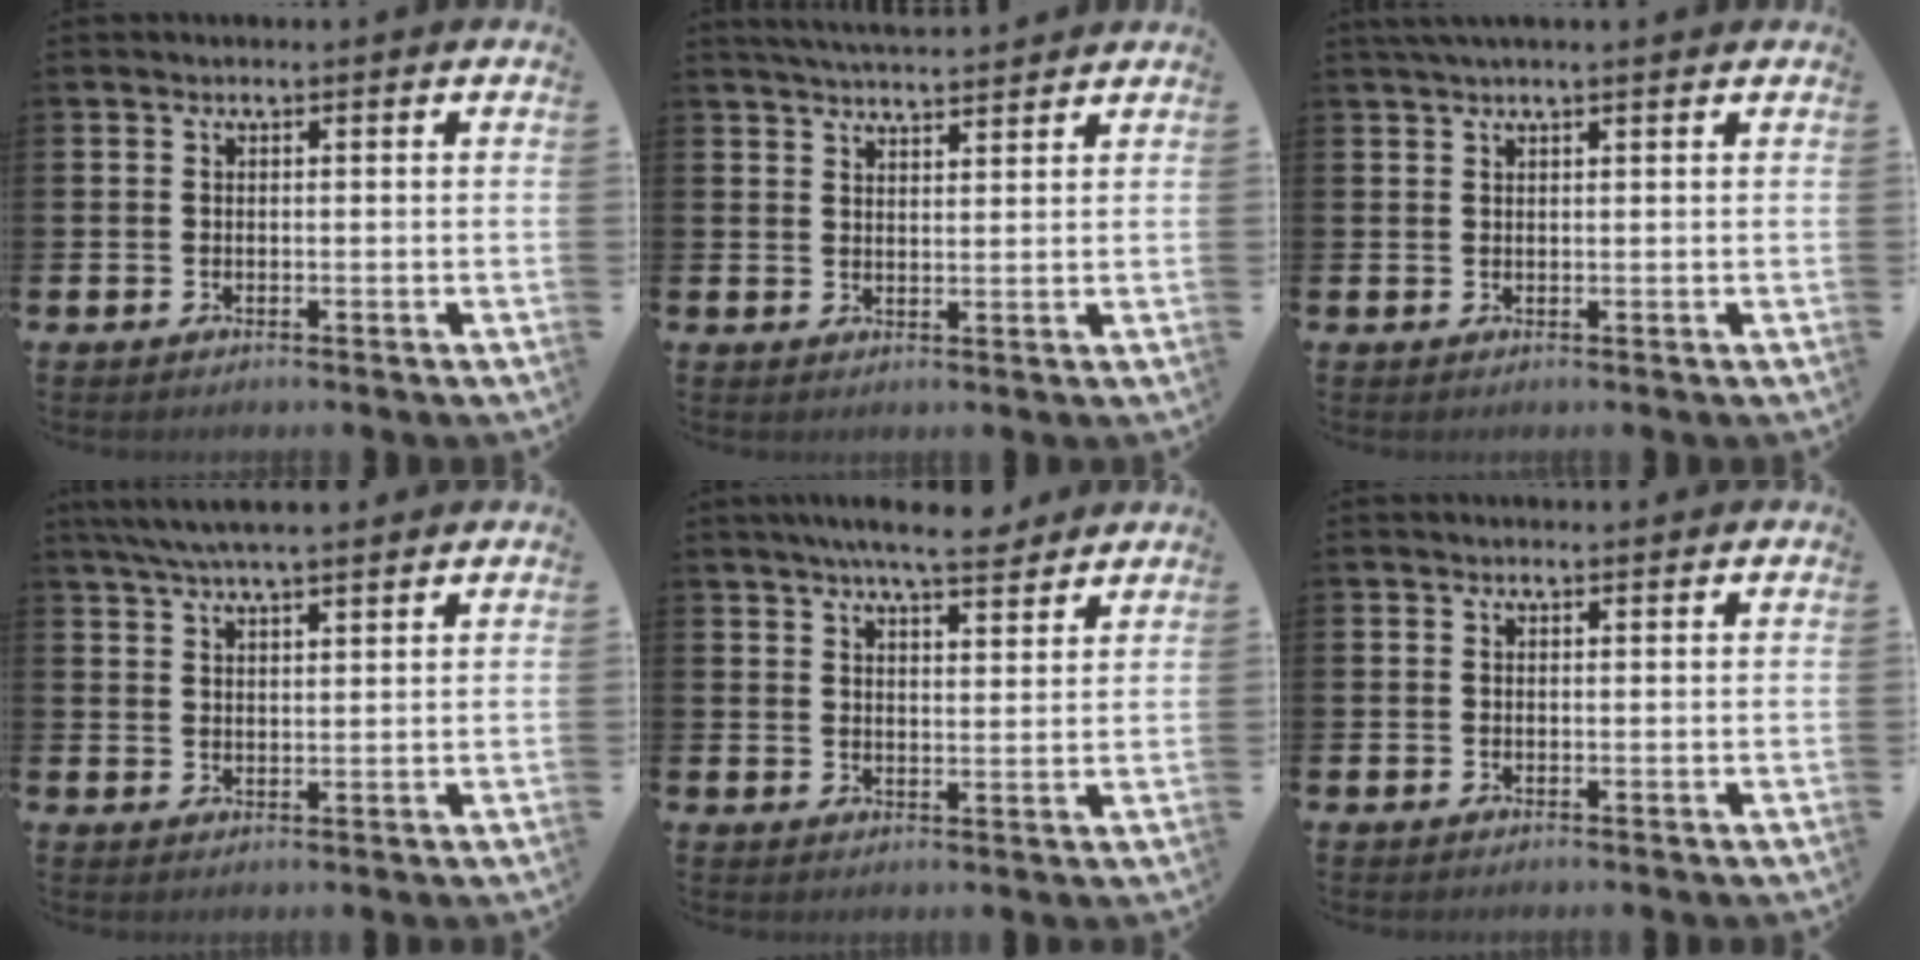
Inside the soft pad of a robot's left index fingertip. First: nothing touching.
{"total": 4.2, "force": [4.2, 0.1, 0.5], "torque": [-0.018, -0.020, 0.076]}
{"total": 1.7, "force": [1.4, 0.0, 0.9], "torque": [-0.019, 0.001, 0.026]}
{"total": 5.7, "force": [5.3, 0.5, 2.0], "torque": [-0.051, -0.013, 0.098]}
{"total": 6.7, "force": [6.2, 0.8, 2.2], "torque": [-0.047, -0.024, 0.110]}
{"total": 0.6, "force": [0.6, 0.1, 0.1], "torque": [0.006, -0.003, 0.008]}